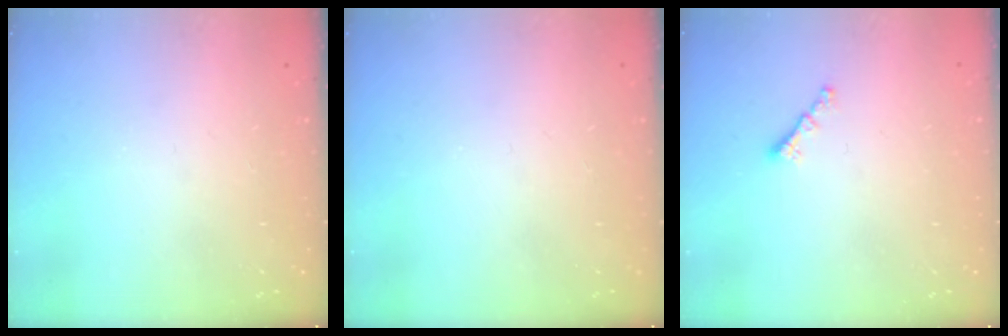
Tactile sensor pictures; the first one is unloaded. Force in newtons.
{"total": 0.0}
{"total": 0.6, "press": 0.5, "slide": 0.4}